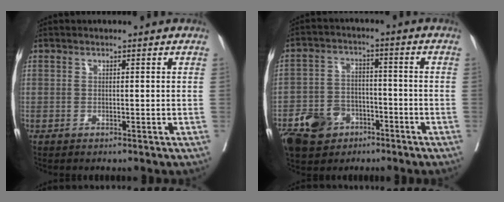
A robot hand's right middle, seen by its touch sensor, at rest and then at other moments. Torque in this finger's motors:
{"motor_torque": [0.78, -0.87, 0.30, 0.07]}